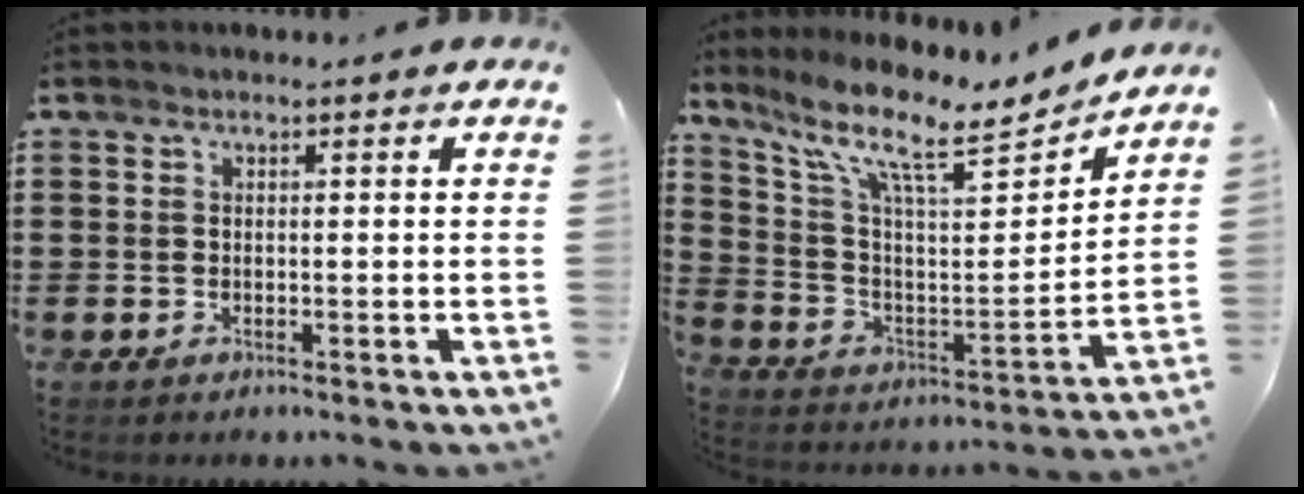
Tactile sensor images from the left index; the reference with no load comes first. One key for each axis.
{"total": 11.1, "fx": 8.2, "fy": 2.4, "fz": 7.0, "tx": -0.161, "ty": -0.051, "tz": 0.132}